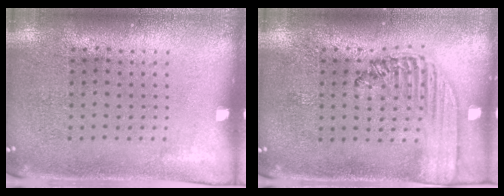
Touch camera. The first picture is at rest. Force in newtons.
{"total": 1.5, "press": 1.4, "slide": 0.6}